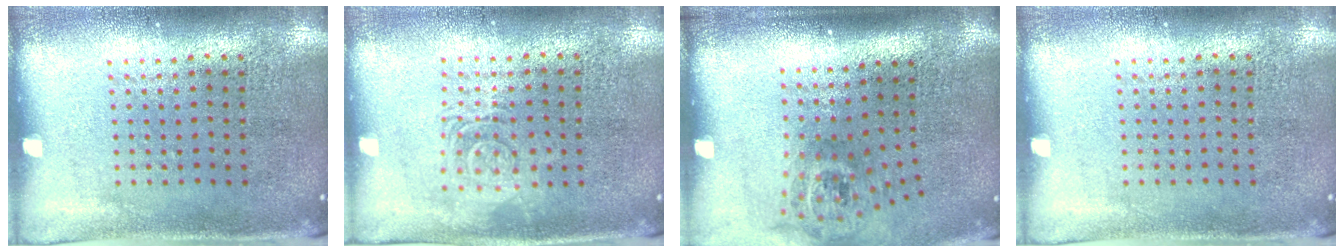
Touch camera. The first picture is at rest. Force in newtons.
{"total": 2.7, "press": 2.6, "slide": 0.4}
{"total": 2.0, "press": 1.4, "slide": 1.5}
{"total": 0.0}